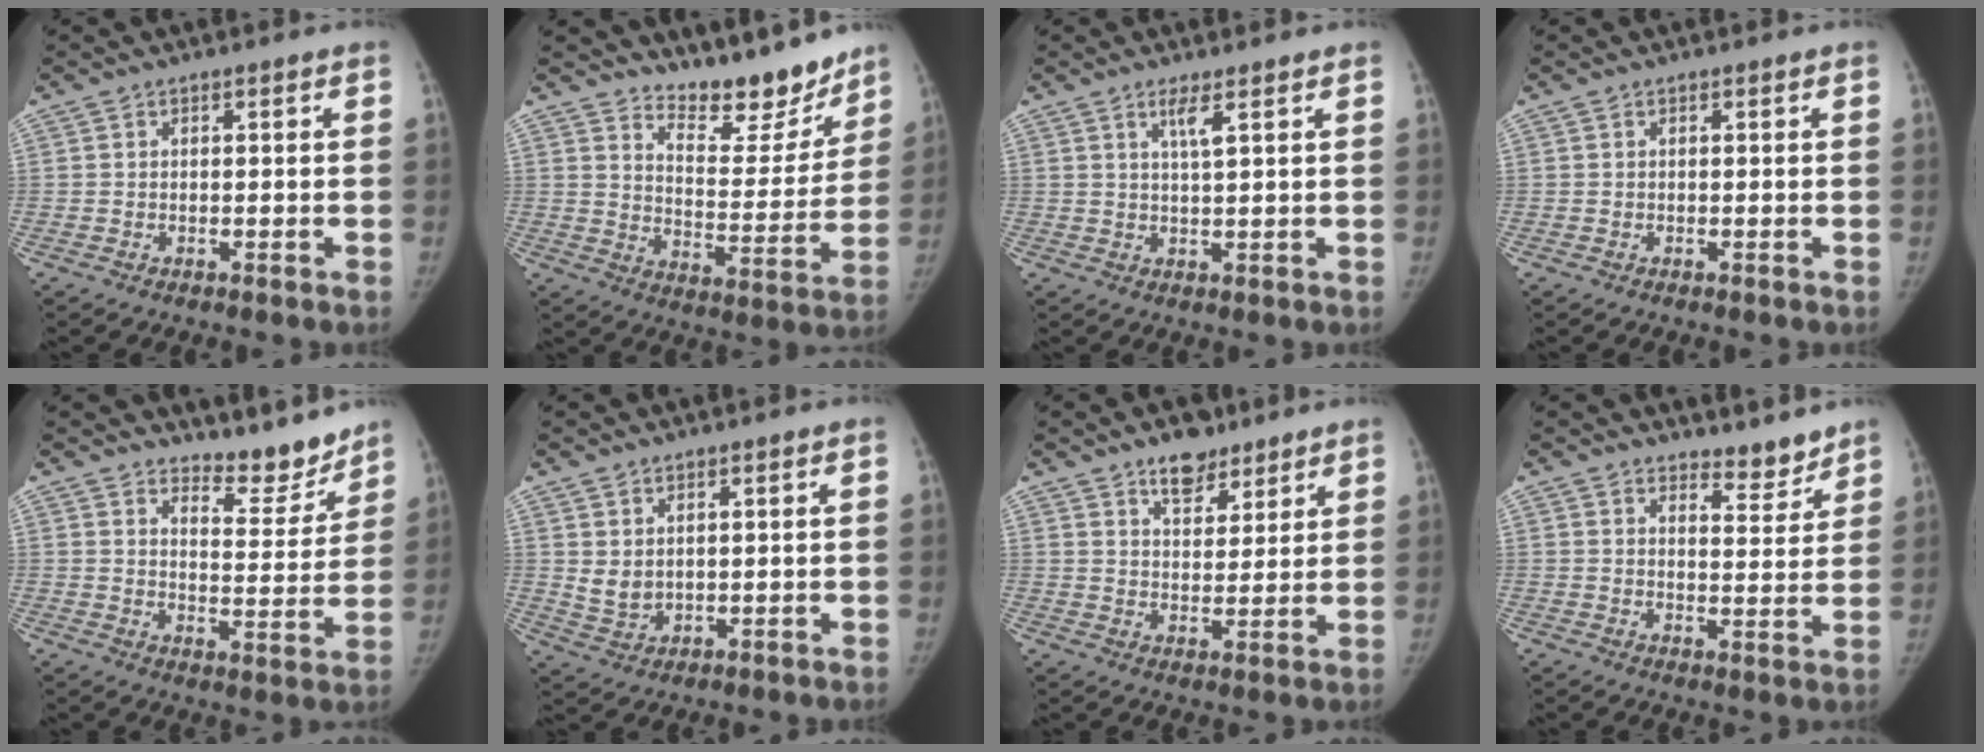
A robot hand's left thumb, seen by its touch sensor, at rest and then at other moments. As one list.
[{"total": 13.3, "force": [12.0, 4.3, 4.0], "torque": [-0.019, -0.102, 0.182]}, {"total": 2.8, "force": [1.6, 0.1, 2.3], "torque": [-0.048, -0.012, 0.032]}, {"total": 0.0}, {"total": 8.4, "force": [7.9, 2.4, 1.6], "torque": [0.008, -0.075, 0.120]}, {"total": 3.8, "force": [1.5, 2.7, 2.3], "torque": [-0.031, -0.018, 0.039]}, {"total": 7.2, "force": [5.2, 3.8, 3.3], "torque": [-0.021, -0.033, 0.086]}, {"total": 5.0, "force": [4.6, 1.5, 1.1], "torque": [0.006, -0.044, 0.072]}]